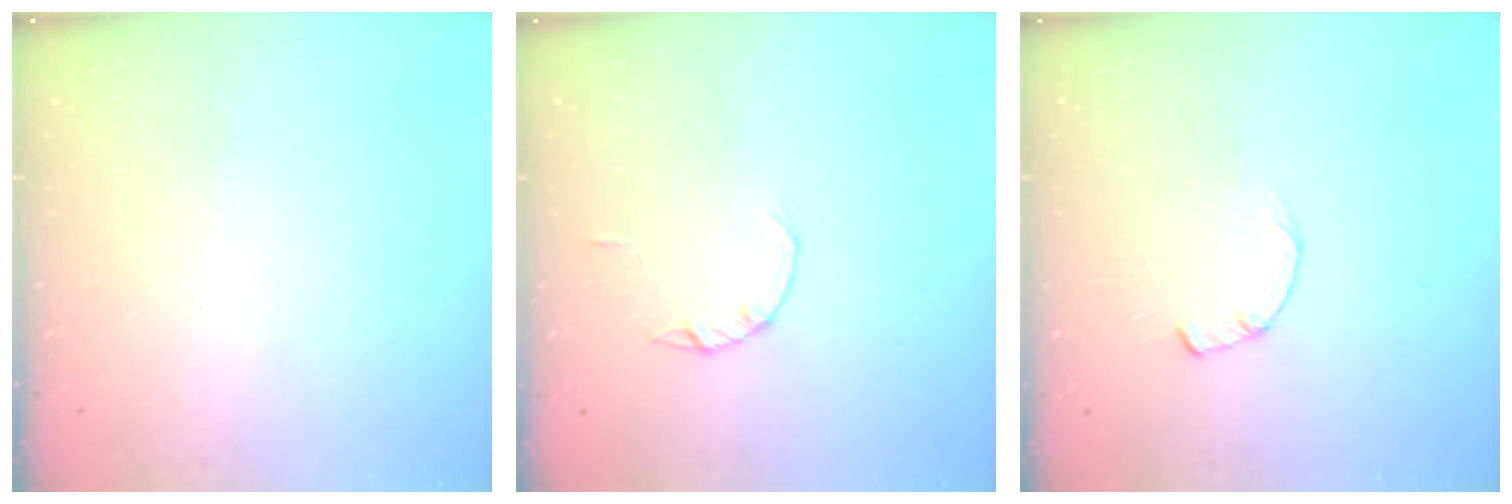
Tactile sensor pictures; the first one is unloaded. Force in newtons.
{"total": 1.0, "press": 1.0, "slide": 0.2}
{"total": 0.8, "press": 0.8, "slide": 0.2}